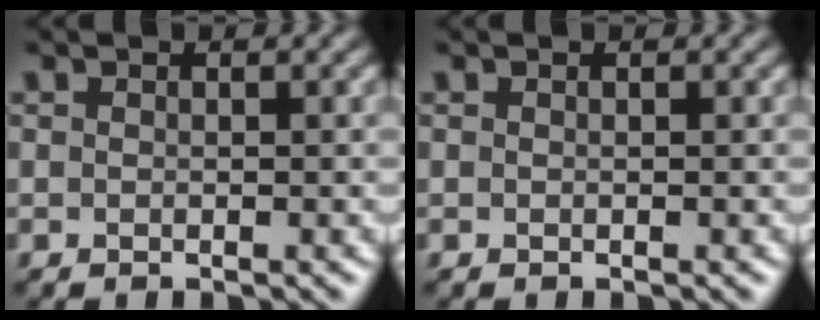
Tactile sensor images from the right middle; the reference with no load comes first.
{"total": 0.0}